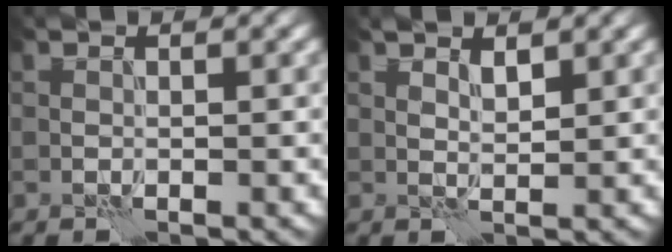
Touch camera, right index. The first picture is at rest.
{"total": 1.6, "force": [1.1, 0.5, 1.0], "torque": [-0.019, -0.002, 0.022]}